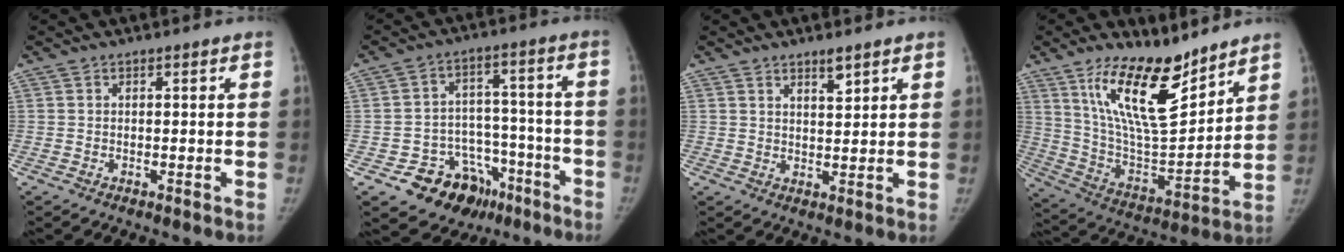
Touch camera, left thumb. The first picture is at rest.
{"total": 14.0, "force": [-8.4, 9.9, 5.2], "torque": [-0.031, 0.084, -0.116]}
{"total": 2.9, "force": [2.1, 0.8, 1.8], "torque": [-0.023, -0.017, 0.038]}
{"total": 19.0, "force": [12.6, 6.7, 12.6], "torque": [-0.181, -0.084, 0.238]}